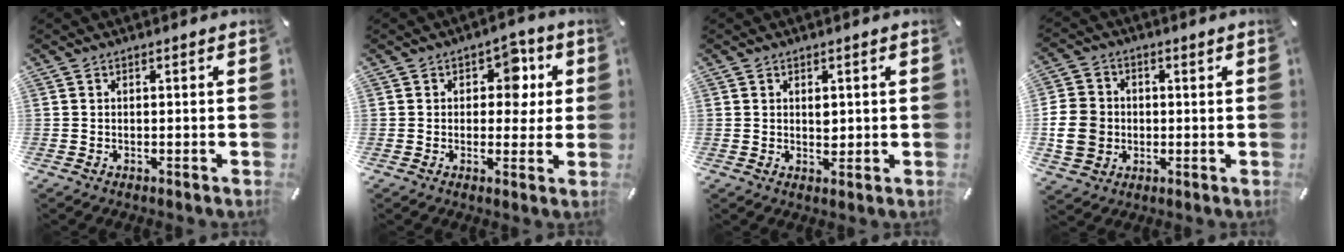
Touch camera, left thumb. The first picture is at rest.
{"total": 7.7, "force": [1.9, 5.8, 4.7], "torque": [-0.039, -0.005, 0.022]}
{"total": 2.2, "force": [0.6, 1.7, 1.3], "torque": [-0.012, -0.003, 0.007]}
{"total": 9.0, "force": [-0.5, 8.1, 3.8], "torque": [-0.095, 0.009, -0.007]}